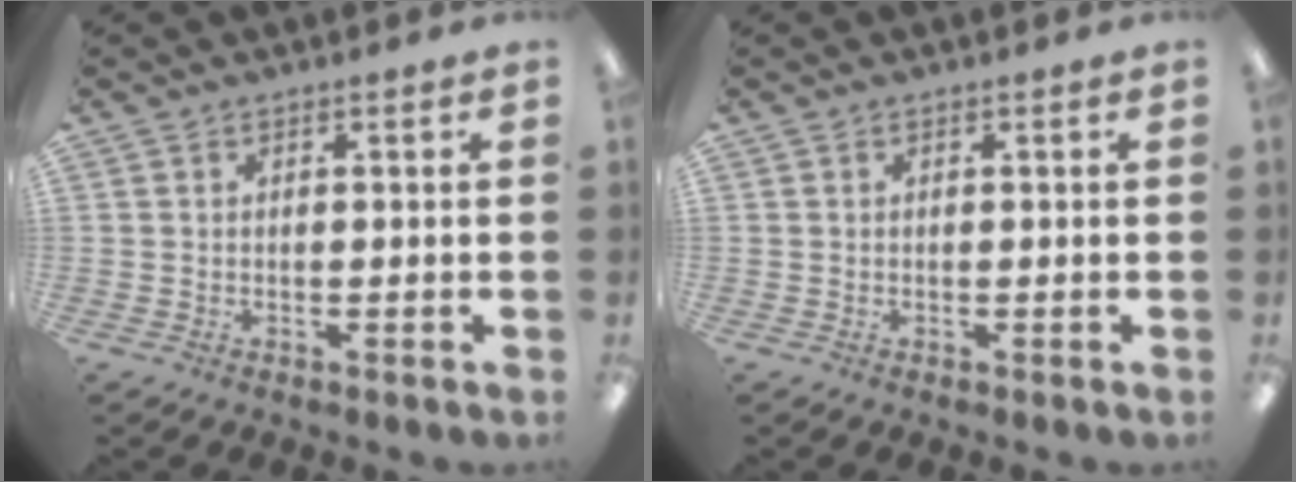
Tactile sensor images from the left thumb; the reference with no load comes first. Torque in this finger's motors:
{"motor_torque": [0.02, 0.00, 0.00, 0.00, 0.00]}